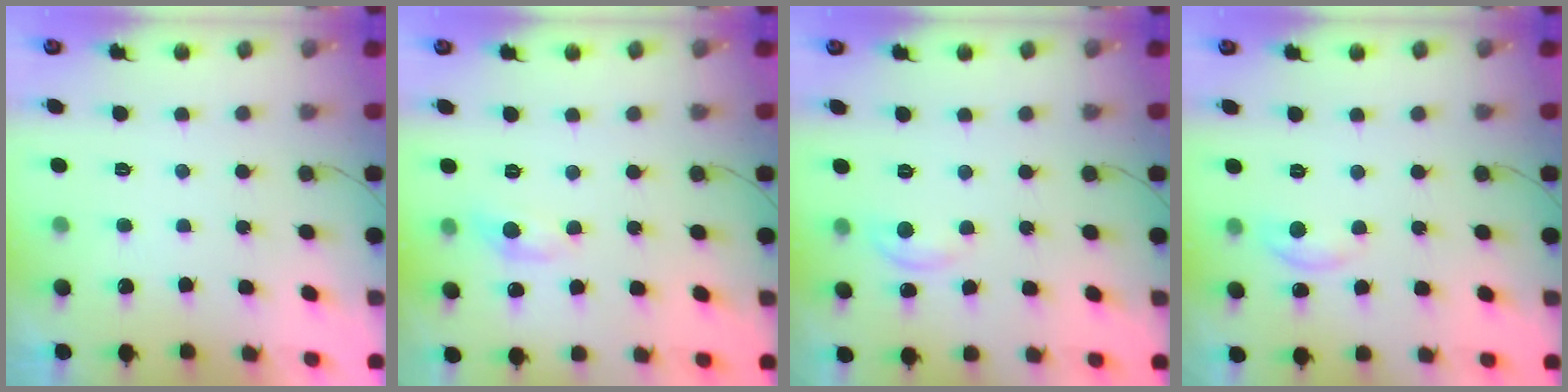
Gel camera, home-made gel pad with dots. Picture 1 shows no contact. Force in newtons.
{"total": 5.3, "press": 5.2, "slide": 0.6}
{"total": 2.9, "press": 2.8, "slide": 0.3}
{"total": 4.8, "press": 4.7, "slide": 0.6}